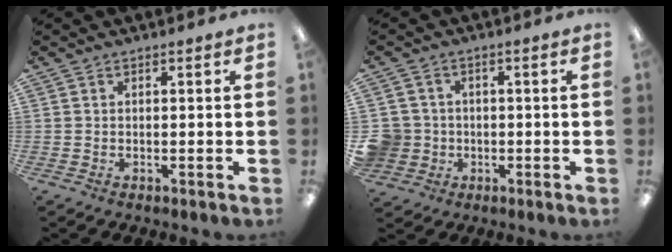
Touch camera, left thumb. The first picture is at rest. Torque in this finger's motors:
{"motor_torque": [0.06, 0.31, -0.09, 0.11, 0.07]}